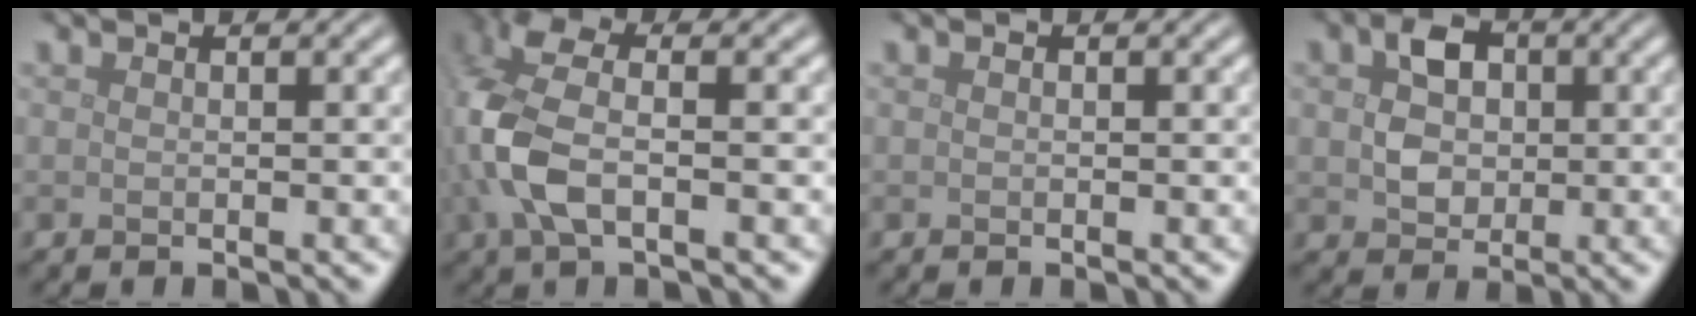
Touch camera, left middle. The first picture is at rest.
{"total": 6.6, "force": [-1.3, 3.0, 5.7], "torque": [-0.142, 0.008, -0.037]}
{"total": 0.0}
{"total": 3.8, "force": [0.4, 3.0, 2.4], "torque": [-0.039, 0.003, 0.001]}